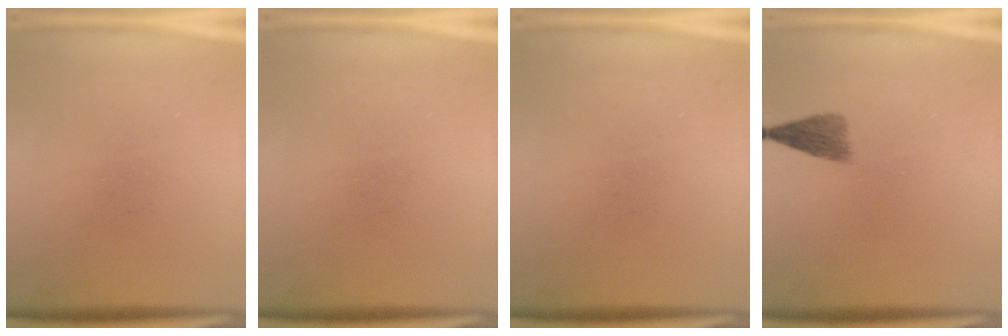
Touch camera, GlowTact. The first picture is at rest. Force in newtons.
{"total": 0.0}
{"total": 0.0}
{"total": 2.9}